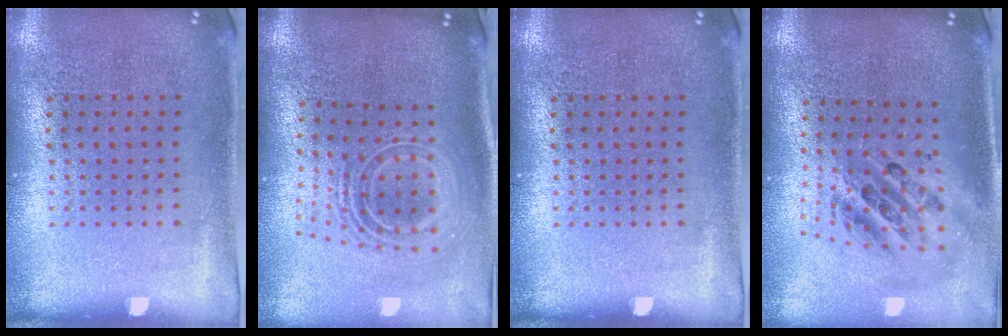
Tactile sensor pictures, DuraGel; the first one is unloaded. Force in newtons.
{"total": 2.4, "press": 1.7, "slide": 1.7}
{"total": 0.0}
{"total": 2.2, "press": 1.7, "slide": 1.4}